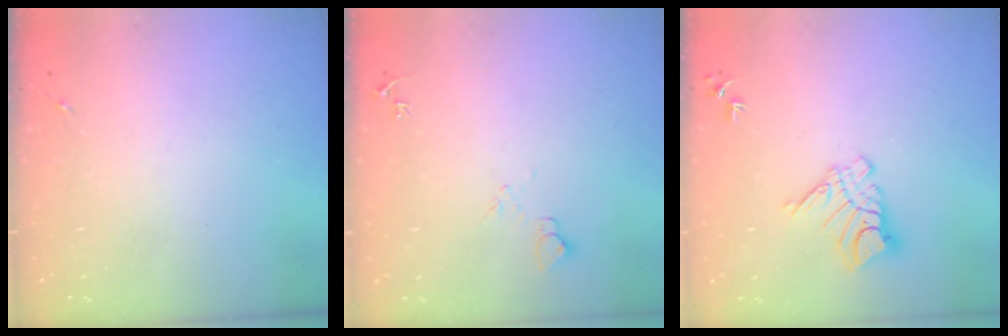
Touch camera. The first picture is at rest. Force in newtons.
{"total": 6.7, "press": 6.7, "slide": 0.8}
{"total": 10.5, "press": 10.4, "slide": 1.0}